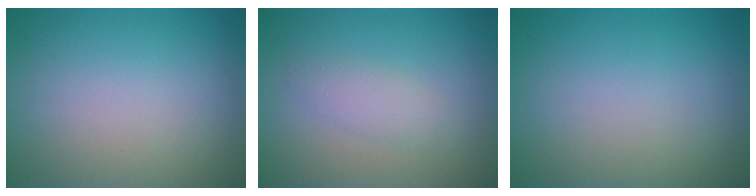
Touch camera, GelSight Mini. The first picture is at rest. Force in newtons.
{"total": 1.9, "press": 1.9, "slide": 0.1}
{"total": 0.0}